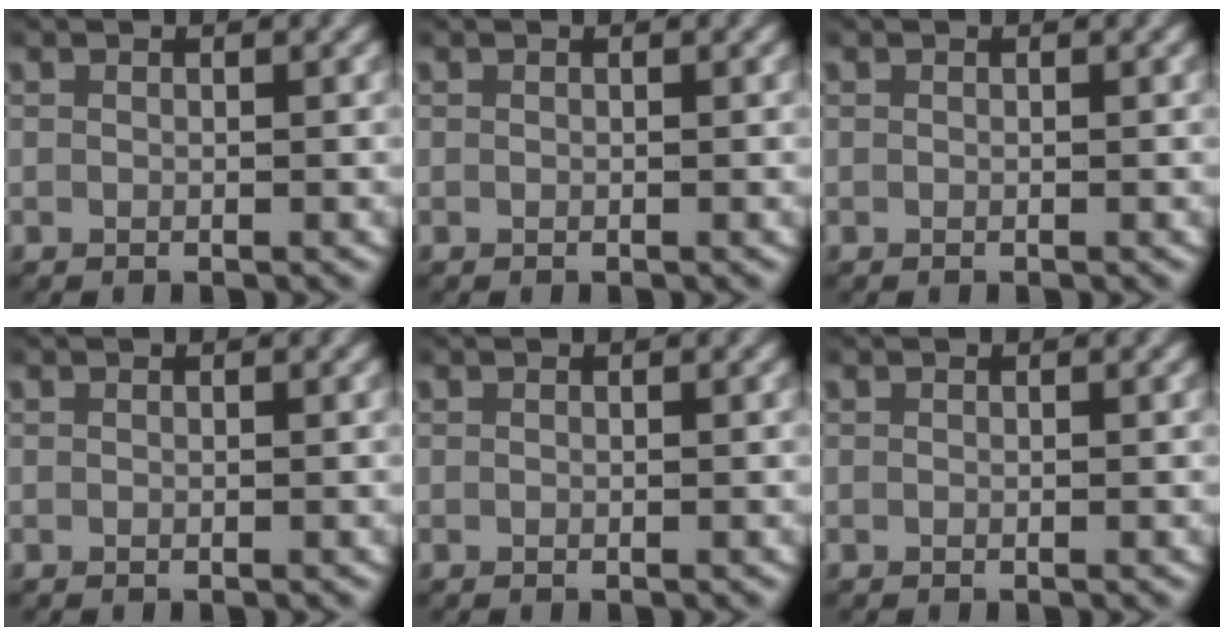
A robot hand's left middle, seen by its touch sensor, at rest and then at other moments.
{"total": 0.0}
{"total": 0.0}
{"total": 0.0}
{"total": 0.0}
{"total": 0.0}